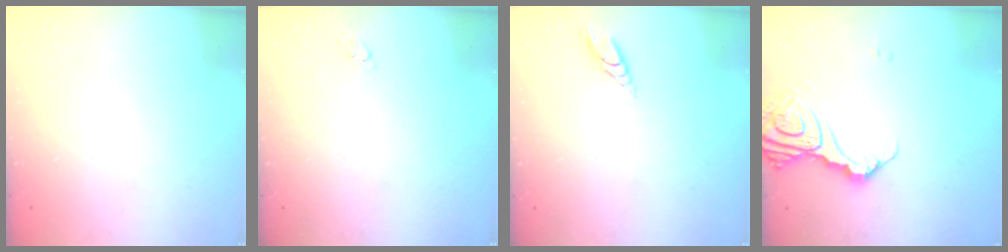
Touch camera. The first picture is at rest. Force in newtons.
{"total": 3.2, "press": 3.2, "slide": 0.3}
{"total": 5.5, "press": 5.5, "slide": 0.3}
{"total": 14.0, "press": 13.9, "slide": 1.1}